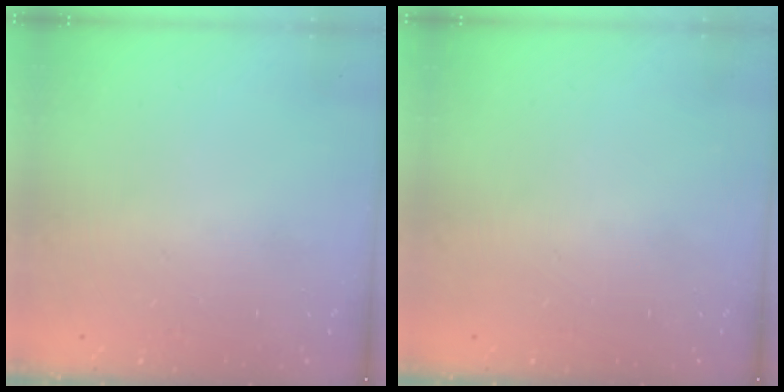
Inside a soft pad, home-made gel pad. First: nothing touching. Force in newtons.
{"total": 0.0}